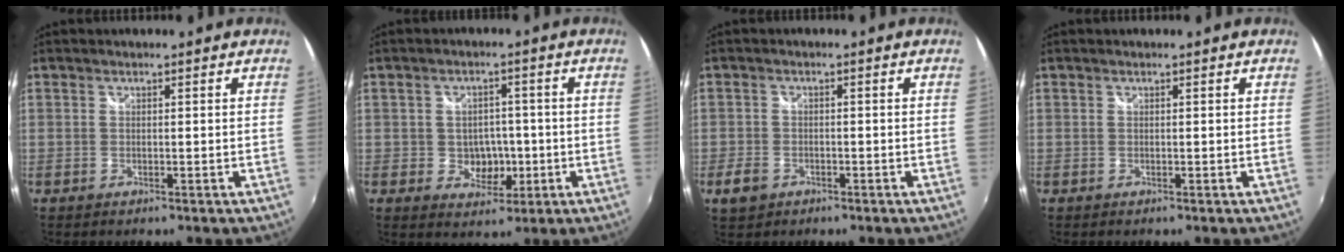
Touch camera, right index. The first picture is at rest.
{"total": 5.9, "force": [-1.0, 4.9, 3.1], "torque": [-0.056, 0.005, -0.004]}
{"total": 3.9, "force": [-2.1, 2.8, 1.6], "torque": [-0.042, 0.000, -0.035]}
{"total": 0.0}